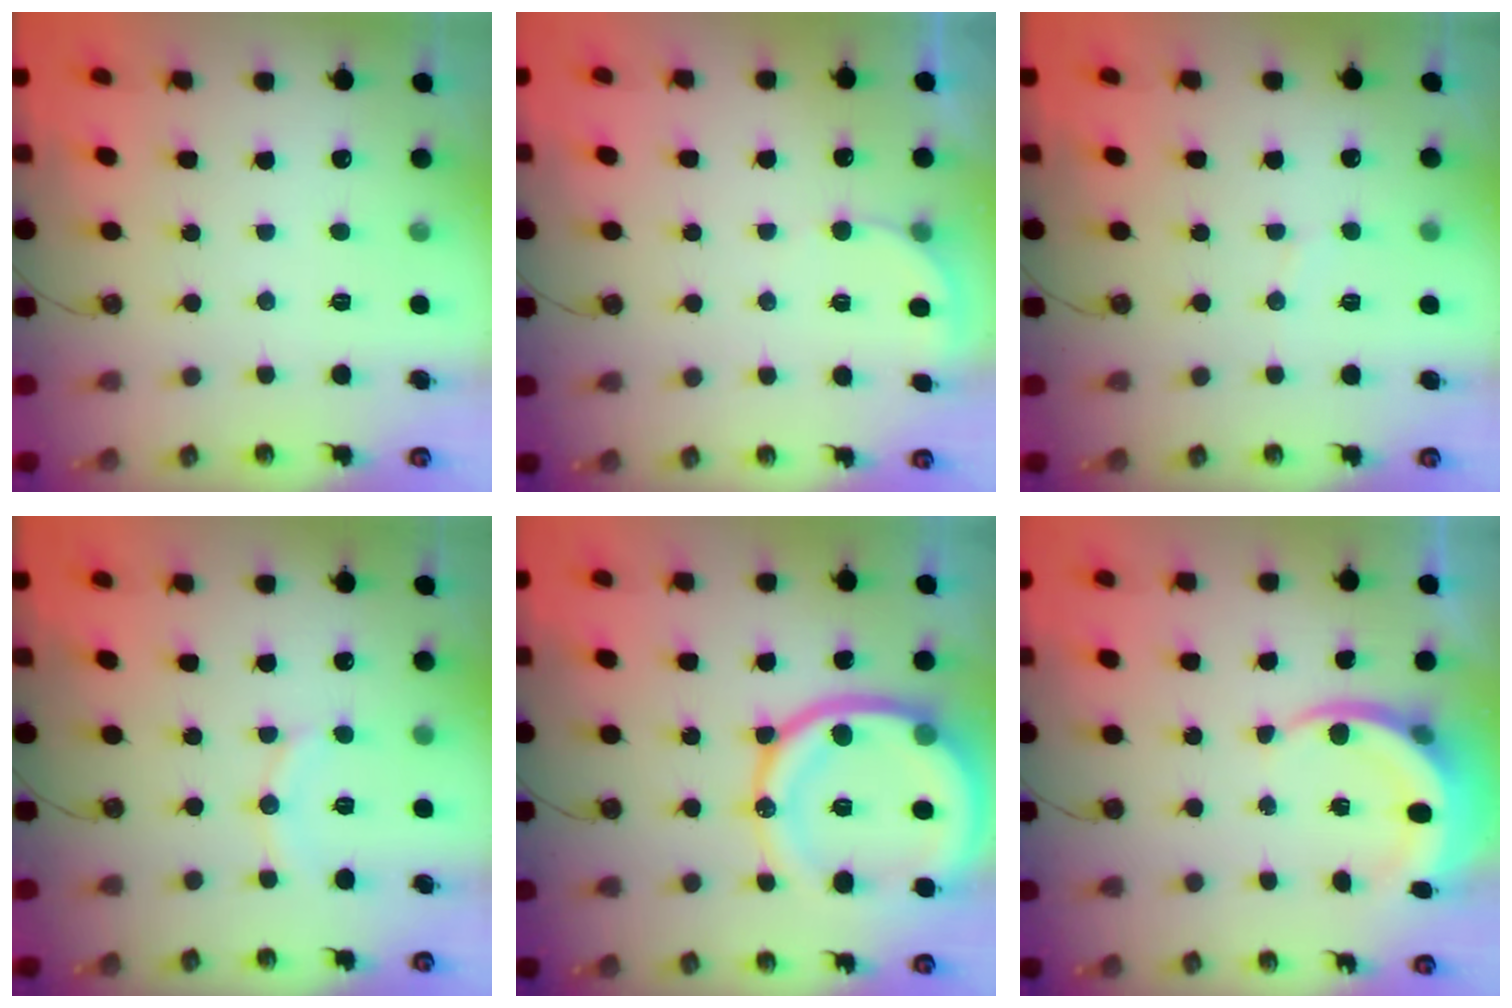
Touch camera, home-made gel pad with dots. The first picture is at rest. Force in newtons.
{"total": 3.5, "press": 3.4, "slide": 0.7}
{"total": 4.0, "press": 4.0, "slide": 0.4}
{"total": 8.4, "press": 8.3, "slide": 0.8}
{"total": 21.6, "press": 21.4, "slide": 2.6}
{"total": 6.2, "press": 6.1, "slide": 0.6}